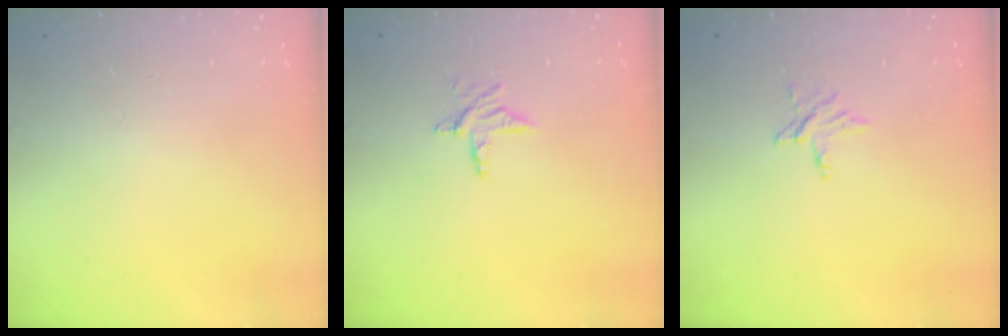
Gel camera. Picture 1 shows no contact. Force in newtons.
{"total": 6.1, "press": 6.0, "slide": 0.6}
{"total": 3.5, "press": 3.5, "slide": 0.2}